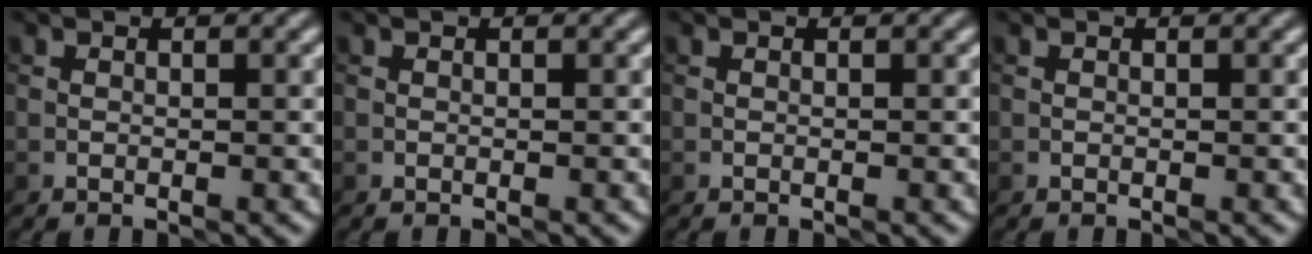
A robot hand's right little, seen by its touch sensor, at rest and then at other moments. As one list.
[{"total": 0.0}, {"total": 0.0}, {"total": 0.0}]